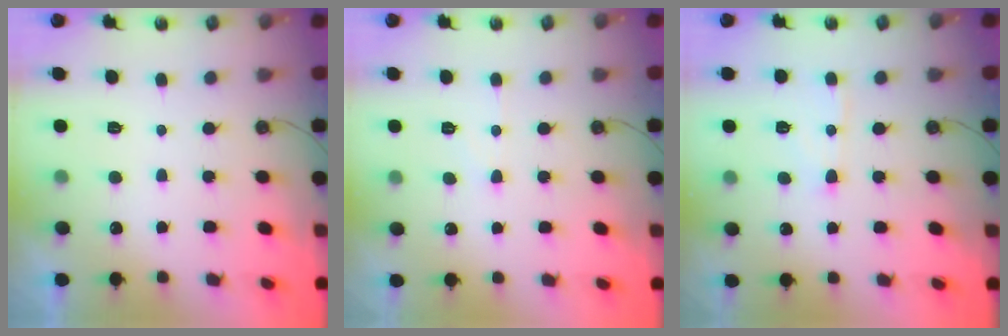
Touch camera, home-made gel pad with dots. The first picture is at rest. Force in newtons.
{"total": 5.3, "press": 5.3, "slide": 0.5}
{"total": 7.7, "press": 7.7, "slide": 0.5}